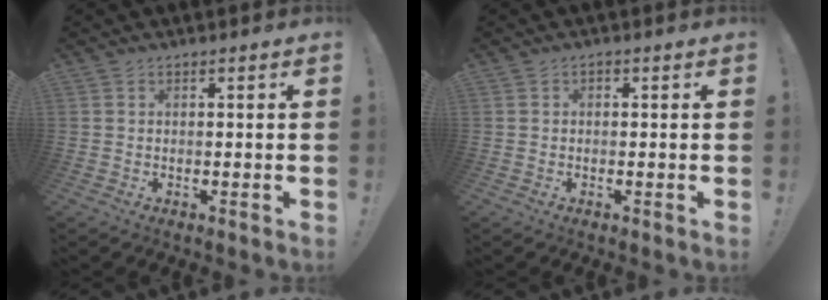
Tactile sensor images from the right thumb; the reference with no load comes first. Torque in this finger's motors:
{"motor_torque": [0.02, 0.21, 0.04, -0.09, 0.00]}